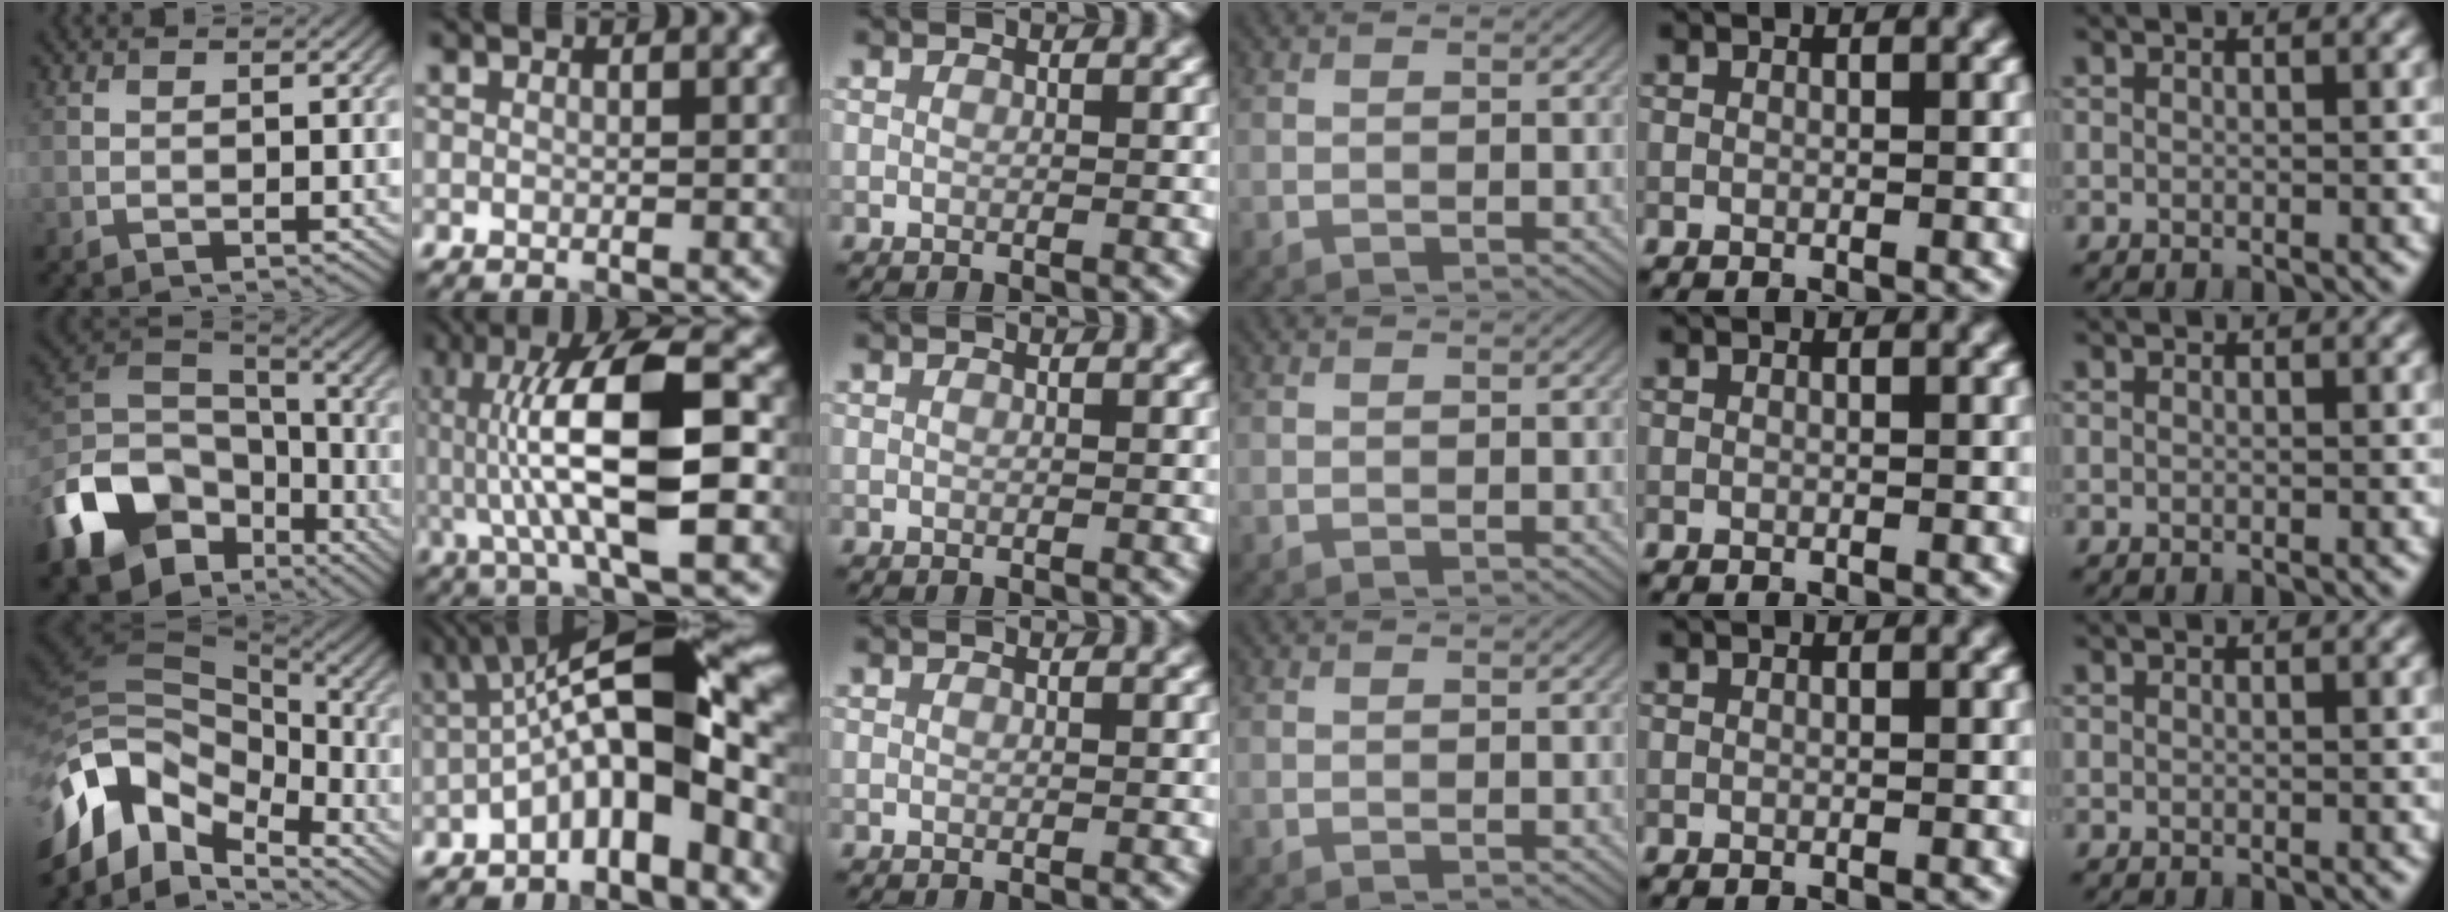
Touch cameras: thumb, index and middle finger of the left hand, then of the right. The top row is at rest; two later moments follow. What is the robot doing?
{"motion": "lift_and_place", "object": "coin"}